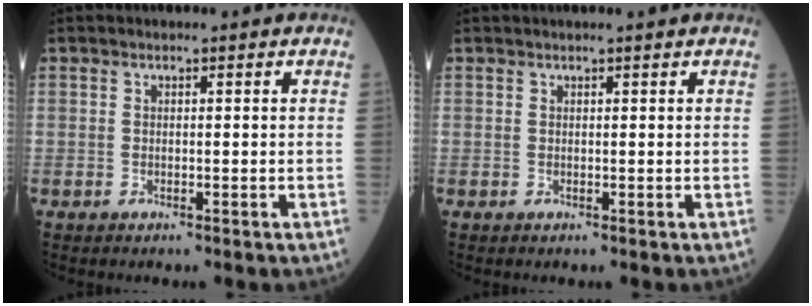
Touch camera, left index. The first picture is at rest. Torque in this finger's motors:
{"motor_torque": [0.05, -0.15, -0.18, 0.03]}